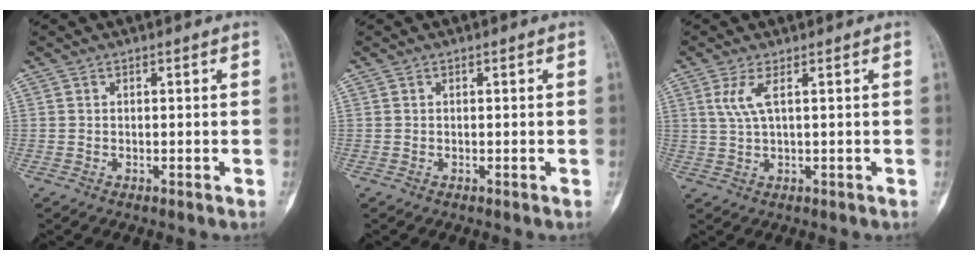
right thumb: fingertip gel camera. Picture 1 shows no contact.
{"total": 0.0}
{"total": 3.7, "force": [1.4, 0.7, 3.4], "torque": [-0.090, 0.000, 0.037]}